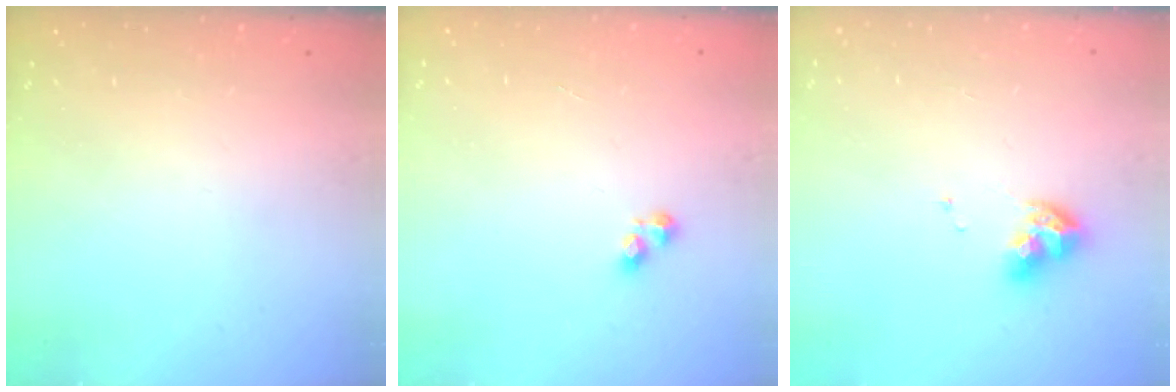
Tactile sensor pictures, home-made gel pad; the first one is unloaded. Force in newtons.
{"total": 2.4, "press": 2.4, "slide": 0.3}
{"total": 8.6, "press": 8.5, "slide": 0.9}